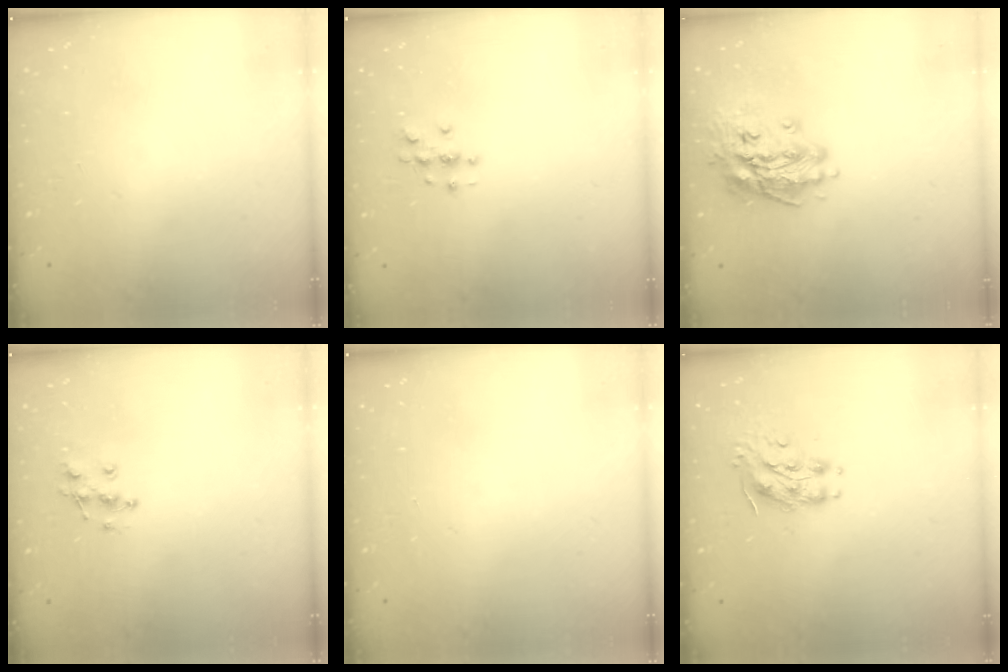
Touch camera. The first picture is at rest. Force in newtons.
{"total": 2.9, "press": 2.9, "slide": 0.3}
{"total": 14.8, "press": 14.6, "slide": 2.5}
{"total": 7.8, "press": 7.7, "slide": 0.5}
{"total": 0.0}
{"total": 8.7, "press": 8.7, "slide": 0.5}